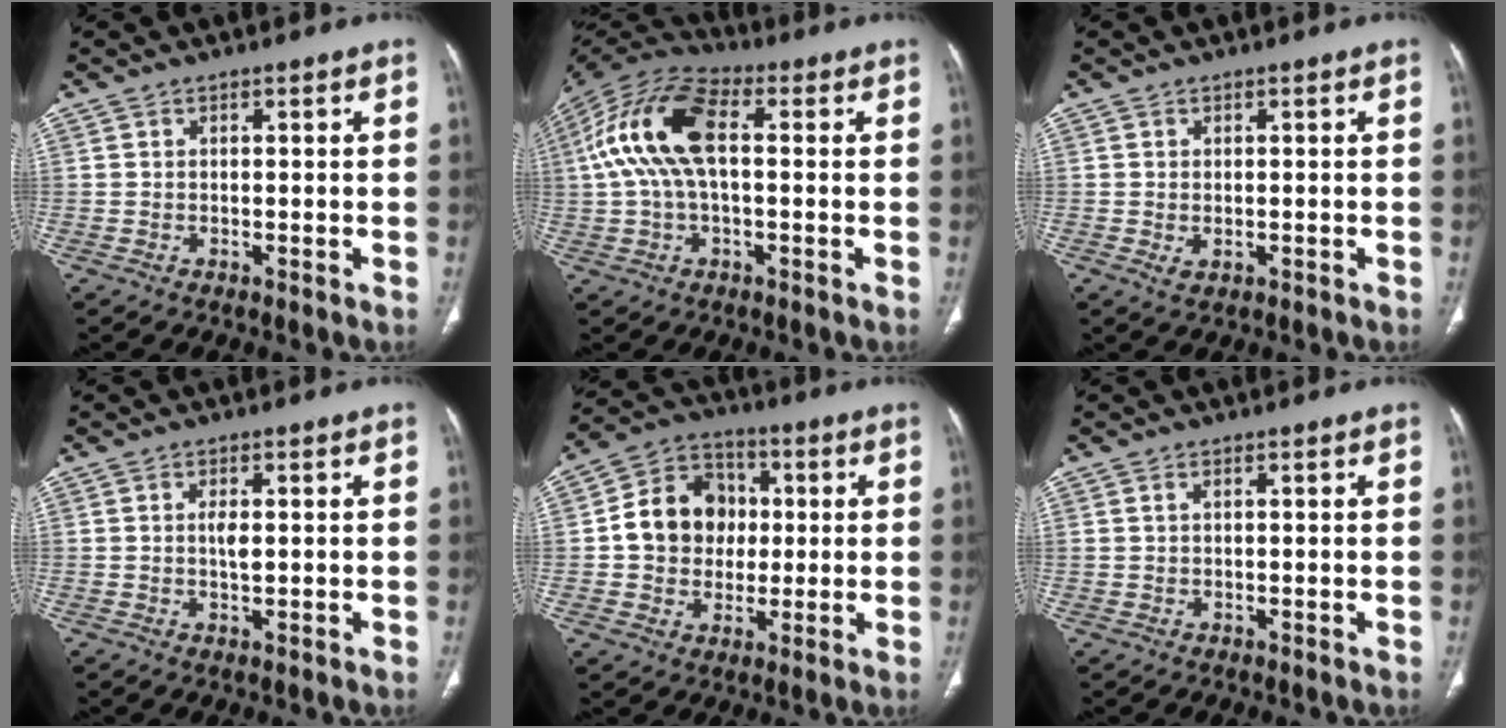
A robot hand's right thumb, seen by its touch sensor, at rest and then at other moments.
{"total": 16.1, "force": [1.9, 8.3, 13.7], "torque": [-0.280, 0.041, 0.029]}
{"total": 1.8, "force": [-0.3, 1.1, 1.3], "torque": [-0.023, -0.003, 0.000]}
{"total": 2.3, "force": [0.2, 0.9, 2.1], "torque": [-0.040, -0.001, 0.003]}
{"total": 13.1, "force": [0.7, 11.2, 6.8], "torque": [-0.079, 0.021, 0.008]}
{"total": 0.7, "force": [0.3, 0.3, 0.5], "torque": [-0.012, 0.004, 0.007]}